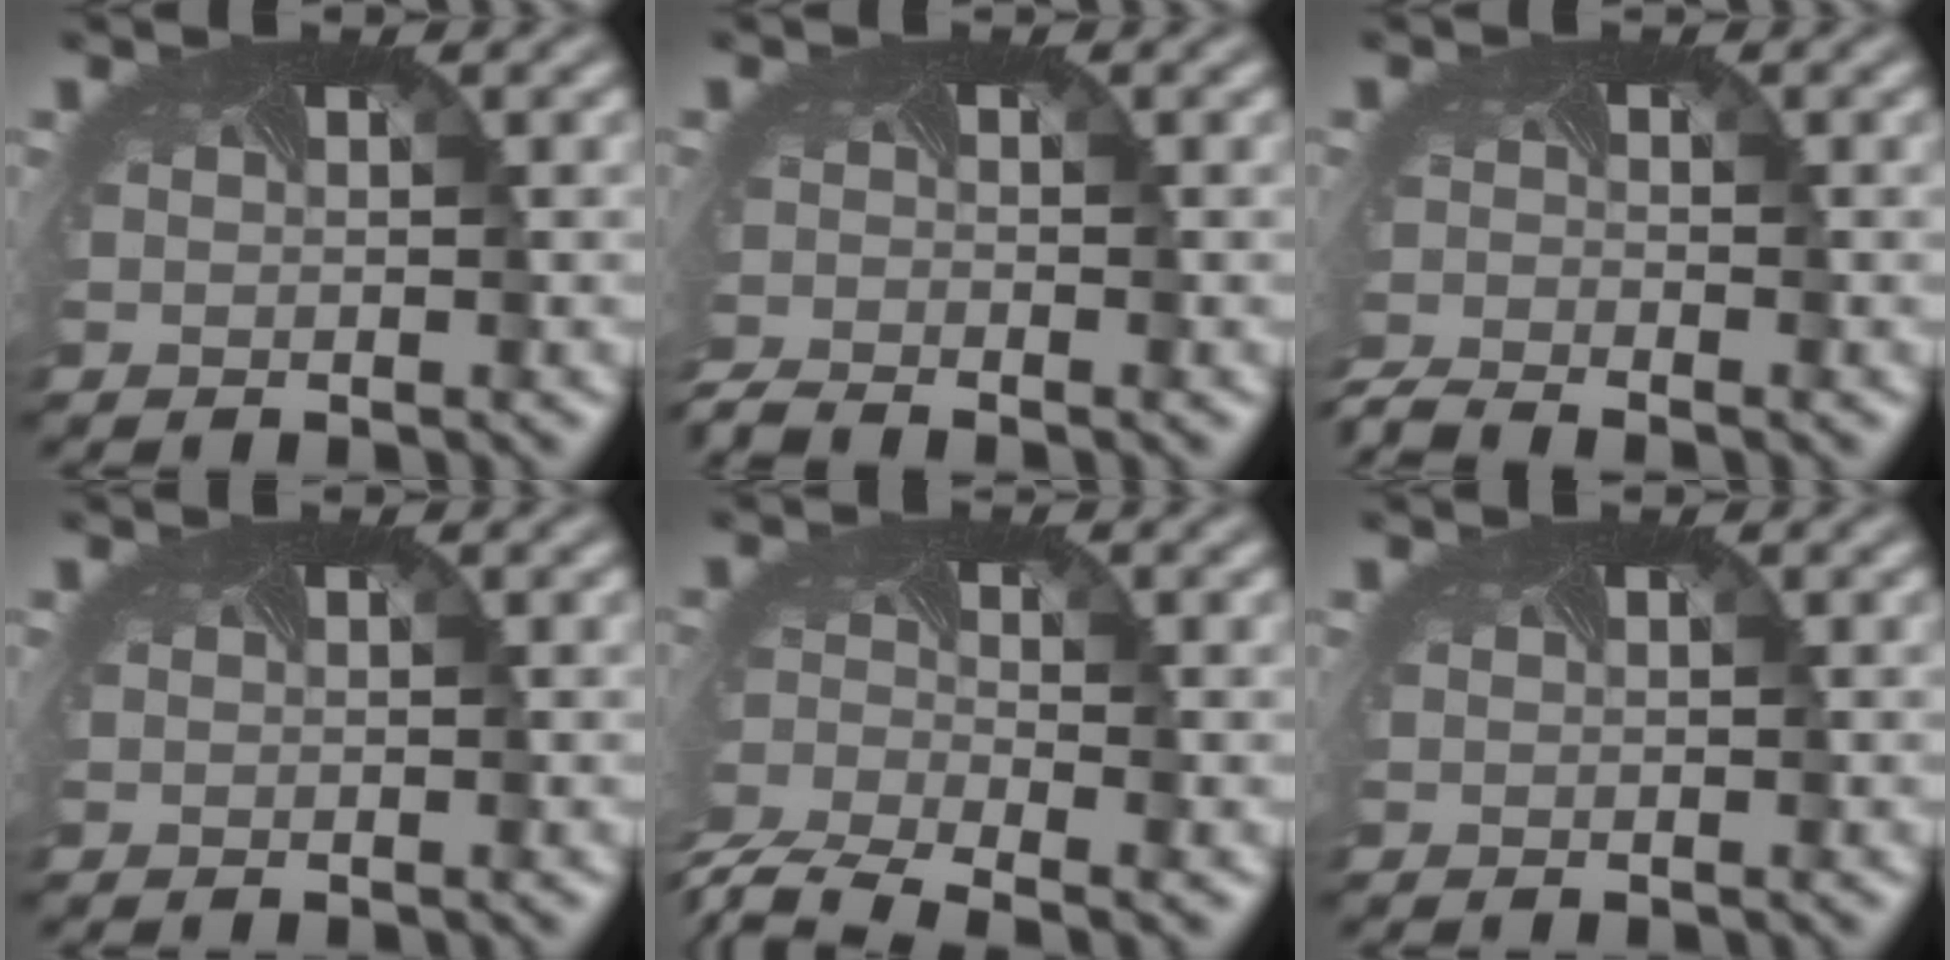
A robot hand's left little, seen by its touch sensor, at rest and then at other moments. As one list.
[{"total": 2.5, "force": [-2.5, -0.1, 0.2], "torque": [-0.014, -0.020, -0.056]}, {"total": 3.3, "force": [-3.2, 0.1, 0.6], "torque": [-0.020, -0.025, -0.070]}, {"total": 0.0}, {"total": 6.7, "force": [-5.8, 2.1, 2.6], "torque": [-0.067, -0.040, -0.098]}, {"total": 0.0}]